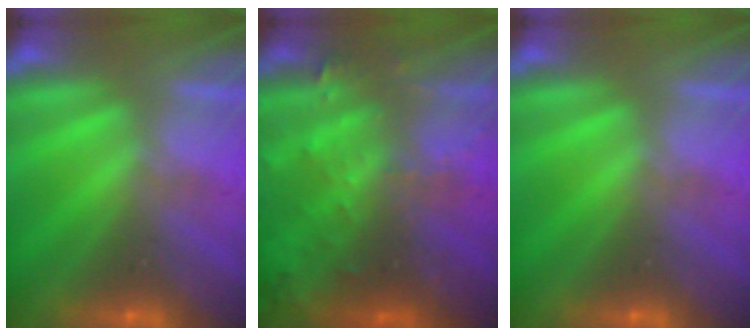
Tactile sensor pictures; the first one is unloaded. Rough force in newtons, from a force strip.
{"total": 8.0}
{"total": 0.0}